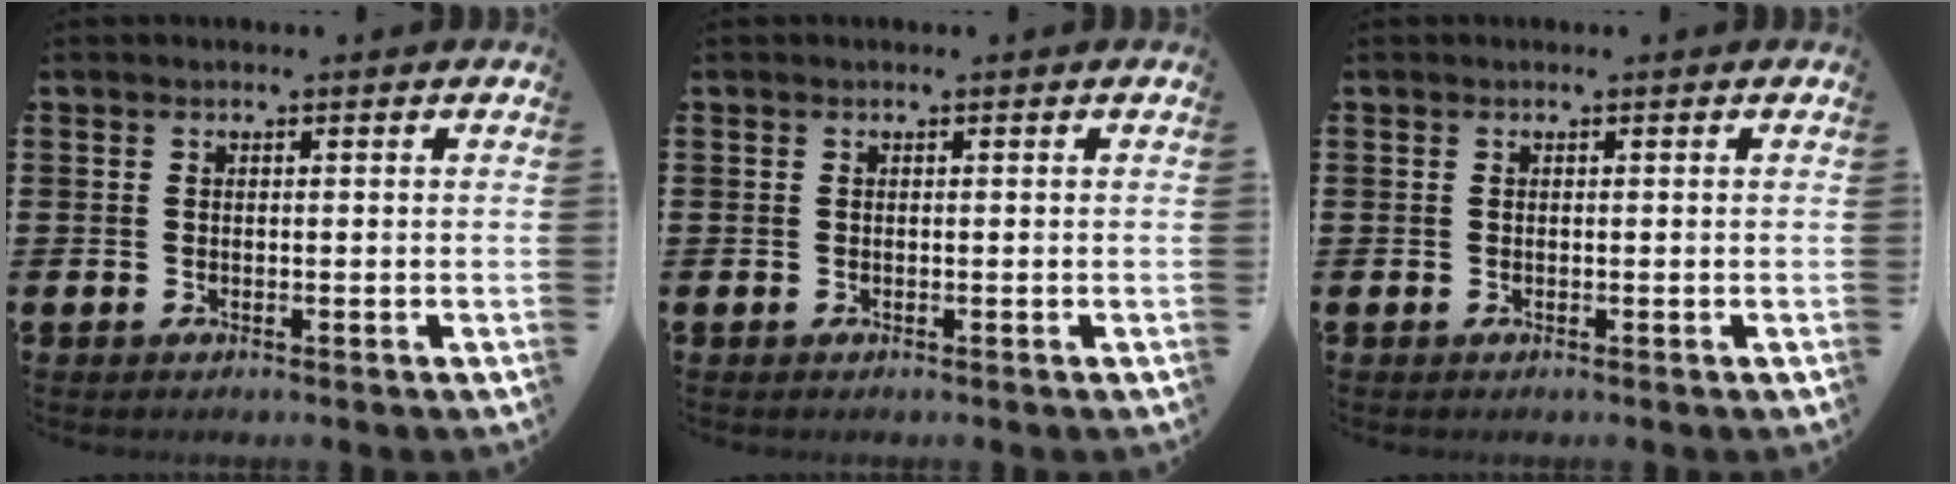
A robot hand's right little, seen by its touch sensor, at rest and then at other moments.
{"total": 0.0}
{"total": 0.0}